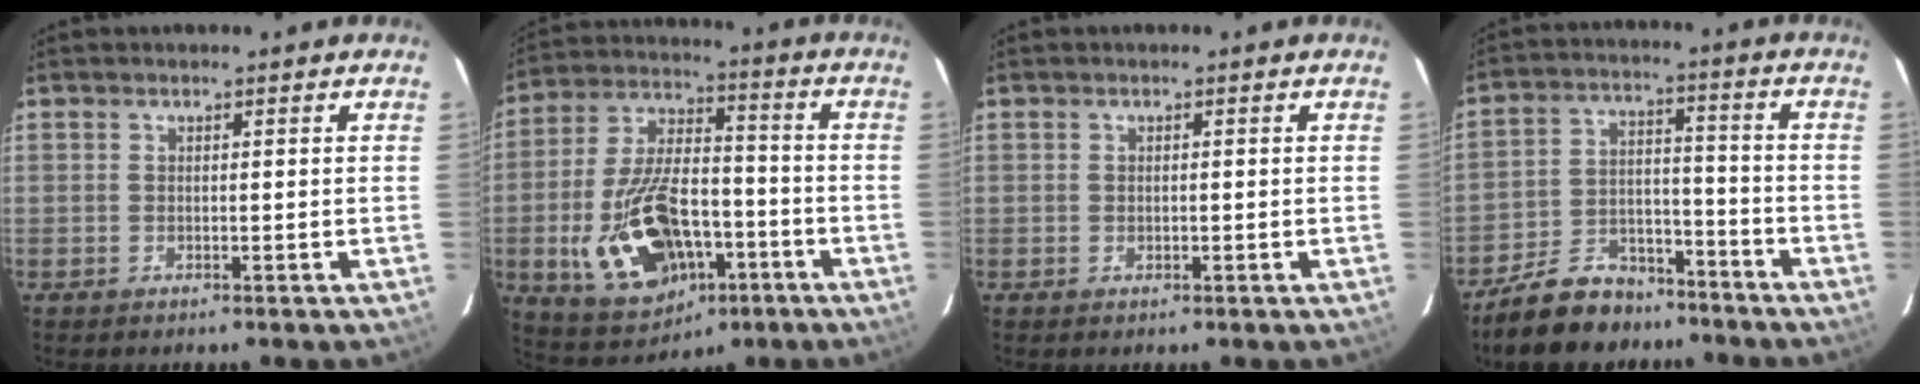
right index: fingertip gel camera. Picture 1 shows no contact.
{"total": 20.9, "force": [-7.2, 11.9, 15.6], "torque": [-0.320, 0.012, -0.095]}
{"total": 0.5, "force": [-0.2, 0.4, 0.3], "torque": [-0.003, 0.002, -0.003]}
{"total": 13.7, "force": [-11.0, 6.8, 4.7], "torque": [-0.115, 0.025, -0.167]}